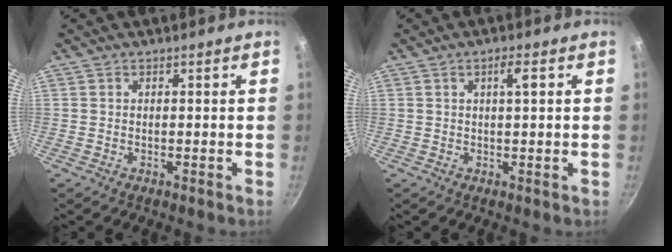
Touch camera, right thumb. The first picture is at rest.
{"total": 3.0, "force": [0.8, 0.5, 2.8], "torque": [-0.045, 0.001, 0.012]}